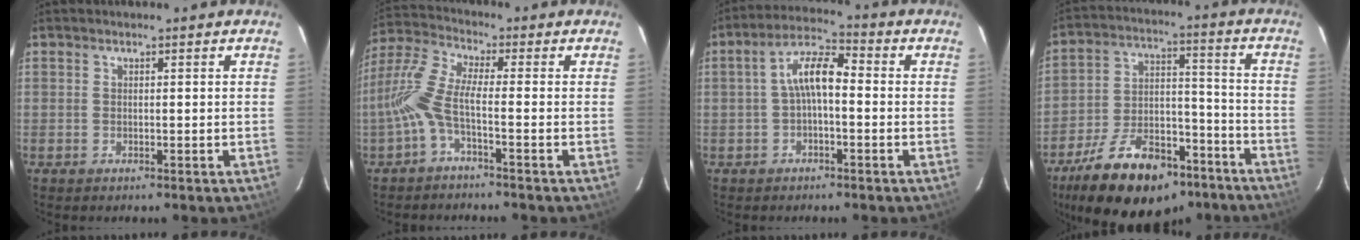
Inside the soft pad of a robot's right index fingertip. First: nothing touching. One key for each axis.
{"total": 7.3, "fx": -2.5, "fy": 0.9, "fz": 6.7, "tx": -0.168, "ty": 0.012, "tz": -0.056}
{"total": 6.7, "fx": -0.9, "fy": 2.7, "fz": 6.1, "tx": -0.125, "ty": 0.025, "tz": -0.018}
{"total": 21.2, "fx": -14.7, "fy": 10.7, "fz": 11.0, "tx": -0.206, "ty": 0.027, "tz": -0.219}